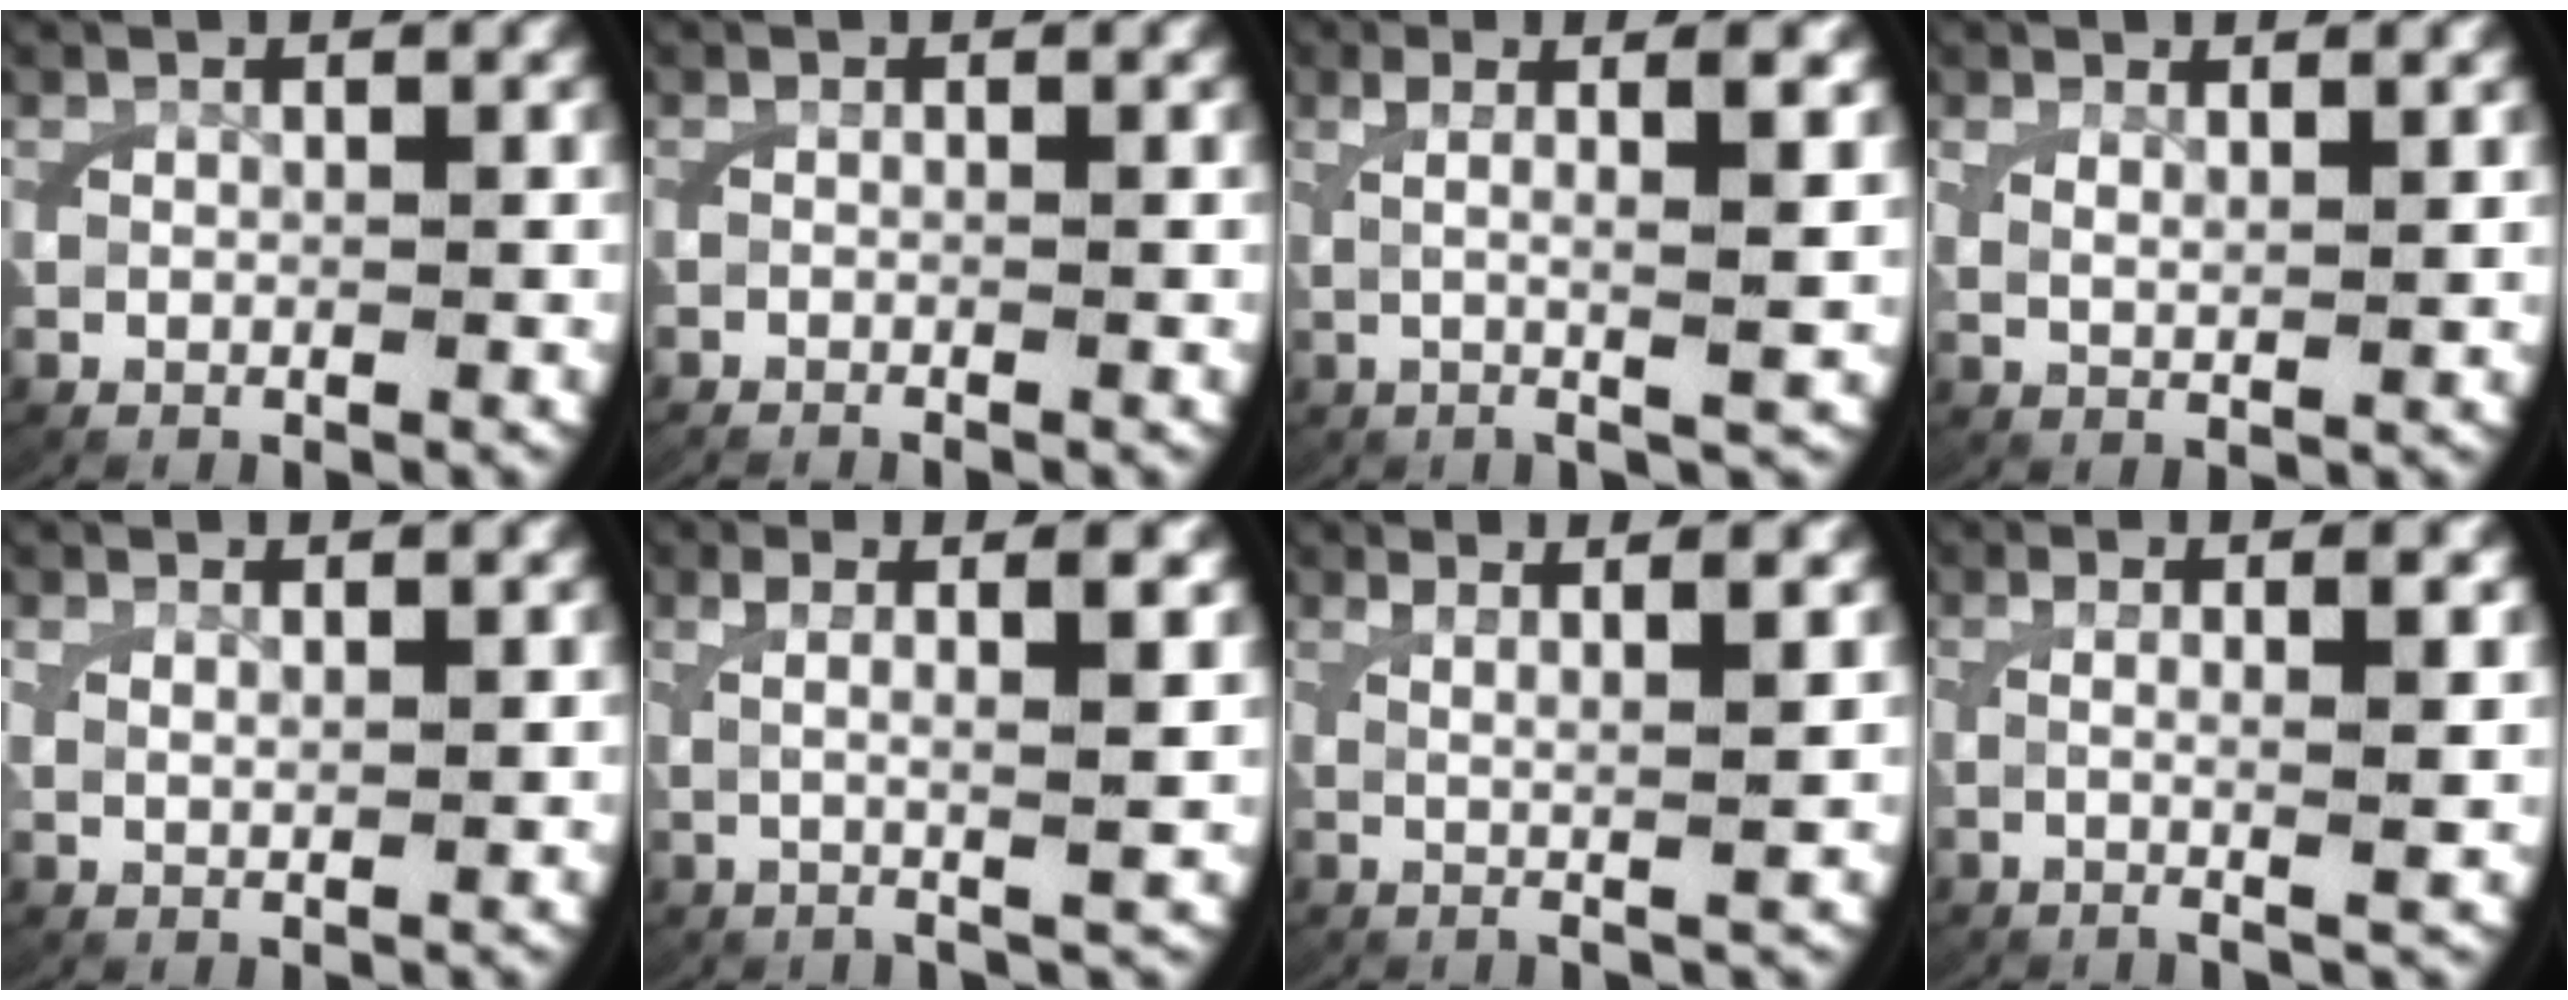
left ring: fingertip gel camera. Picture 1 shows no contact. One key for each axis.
{"total": 1.0, "fx": -0.8, "fy": 0.1, "fz": 0.5, "tx": -0.005, "ty": 0.006, "tz": -0.020}
{"total": 6.6, "fx": 2.0, "fy": 1.0, "fz": 6.2, "tx": -0.090, "ty": 0.024, "tz": 0.025}
{"total": 1.8, "fx": 1.2, "fy": 0.2, "fz": 1.2, "tx": -0.024, "ty": -0.007, "tz": 0.028}
{"total": 1.3, "fx": 1.0, "fy": 0.0, "fz": 0.8, "tx": -0.012, "ty": -0.002, "tz": 0.023}
{"total": 5.9, "fx": 1.8, "fy": 1.1, "fz": 5.5, "tx": -0.081, "ty": 0.020, "tz": 0.024}
{"total": 4.0, "fx": 2.0, "fy": 0.4, "fz": 3.4, "tx": -0.052, "ty": 0.006, "tz": 0.031}
{"total": 4.3, "fx": 0.3, "fy": 0.6, "fz": 4.2, "tx": -0.078, "ty": 0.004, "tz": 0.003}